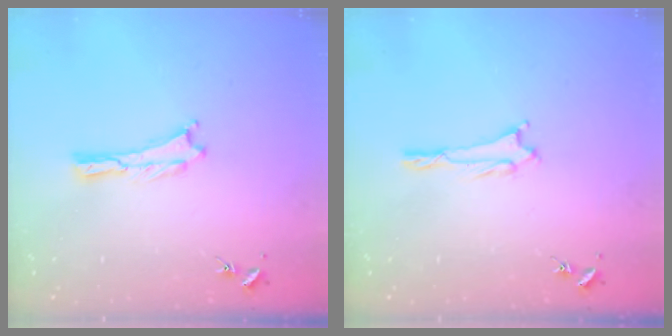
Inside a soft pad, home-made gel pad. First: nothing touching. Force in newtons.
{"total": 1.0, "press": 0.9, "slide": 0.2}